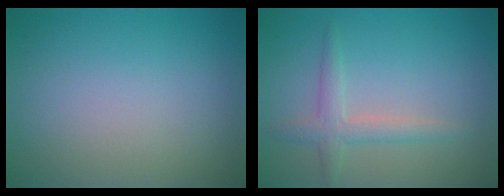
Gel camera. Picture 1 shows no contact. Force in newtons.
{"total": 2.3, "press": 2.3, "slide": 0.1}